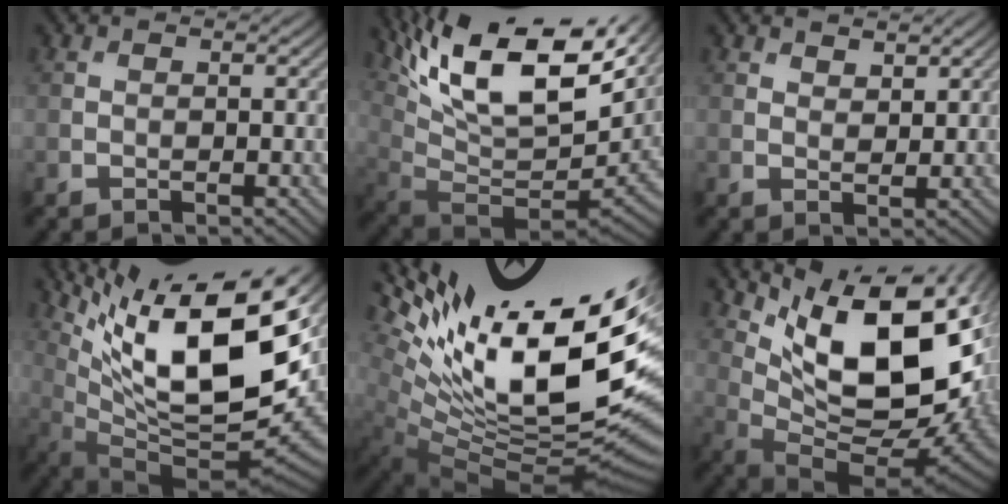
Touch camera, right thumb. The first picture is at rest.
{"total": 18.2, "force": [10.3, 6.8, 13.3], "torque": [-0.244, 0.012, 0.179]}
{"total": 2.0, "force": [1.7, 0.9, 0.7], "torque": [-0.012, -0.004, 0.035]}
{"total": 18.2, "force": [8.0, 5.0, 15.6], "torque": [-0.269, 0.011, 0.148]}
{"total": 19.7, "force": [6.3, 8.5, 16.6], "torque": [-0.282, 0.009, 0.125]}
{"total": 17.2, "force": [6.0, 8.0, 13.9], "torque": [-0.229, 0.001, 0.120]}